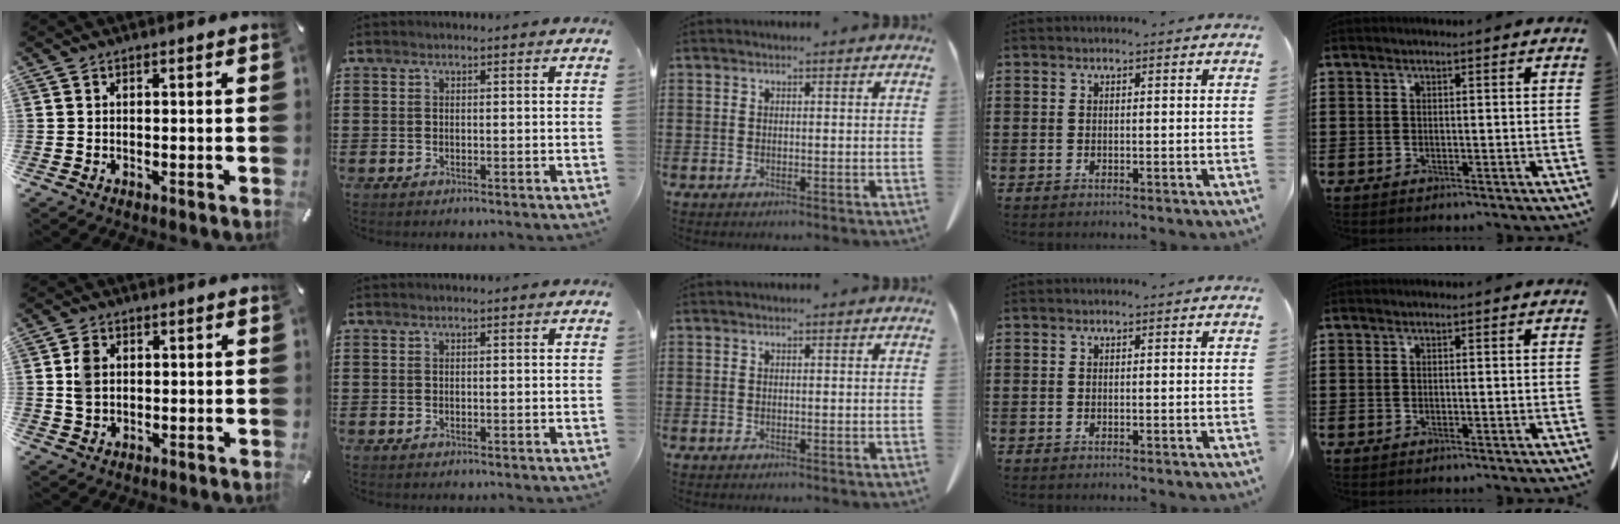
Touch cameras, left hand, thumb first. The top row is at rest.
{"thumb": {"total": 4.6, "force": [0.6, 3.6, 2.8], "torque": [-0.057, 0.003, 0.009]}}